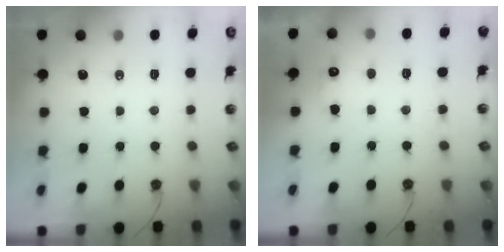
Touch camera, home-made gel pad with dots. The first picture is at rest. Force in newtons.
{"total": 6.7, "press": 6.7, "slide": 0.5}